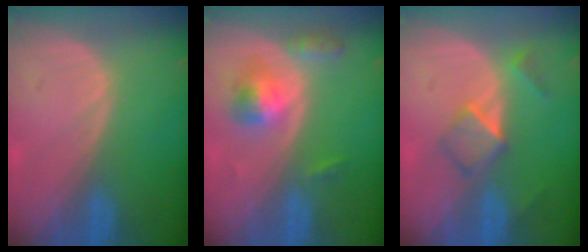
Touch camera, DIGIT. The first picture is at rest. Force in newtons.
{"total": 5.2, "press": 4.9, "slide": 1.8}
{"total": 5.2, "press": 4.5, "slide": 2.6}